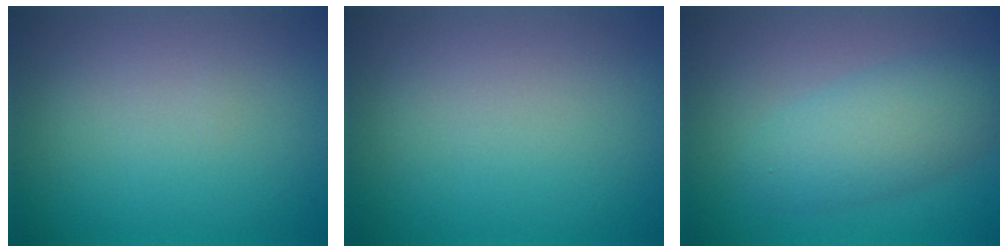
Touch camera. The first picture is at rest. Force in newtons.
{"total": 0.0}
{"total": 4.4, "press": 4.4, "slide": 0.1}